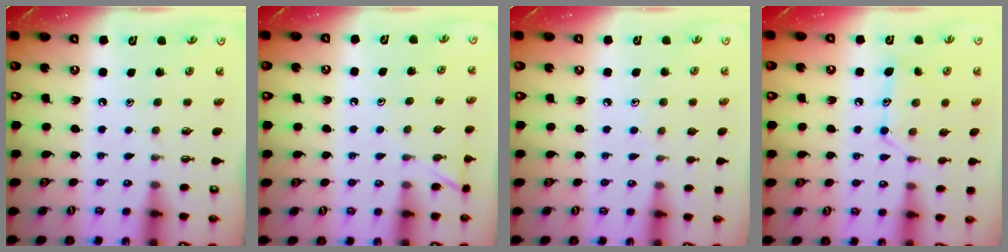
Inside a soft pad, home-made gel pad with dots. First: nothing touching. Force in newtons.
{"total": 6.3, "press": 6.3, "slide": 0.6}
{"total": 4.7, "press": 4.7, "slide": 0.3}
{"total": 12.2, "press": 12.2, "slide": 0.3}